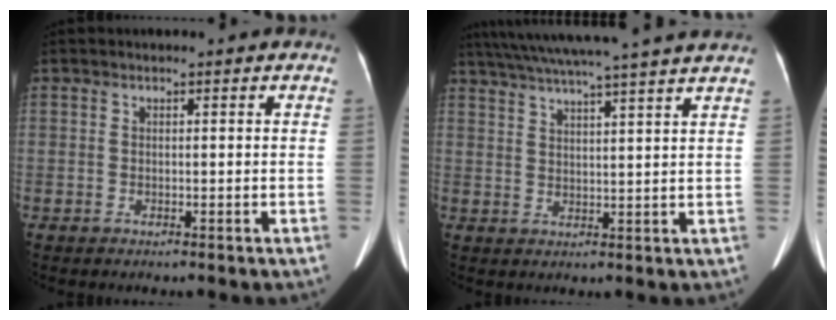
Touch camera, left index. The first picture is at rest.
{"total": 18.1, "force": [15.8, -1.4, 8.7], "torque": [-0.156, 0.001, 0.216]}